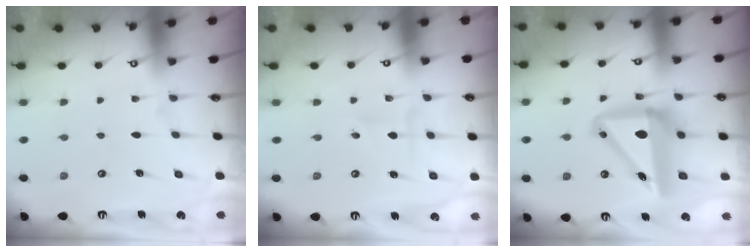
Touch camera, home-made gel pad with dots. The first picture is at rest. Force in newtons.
{"total": 1.8, "press": 1.7, "slide": 0.4}
{"total": 13.3, "press": 13.0, "slide": 2.8}